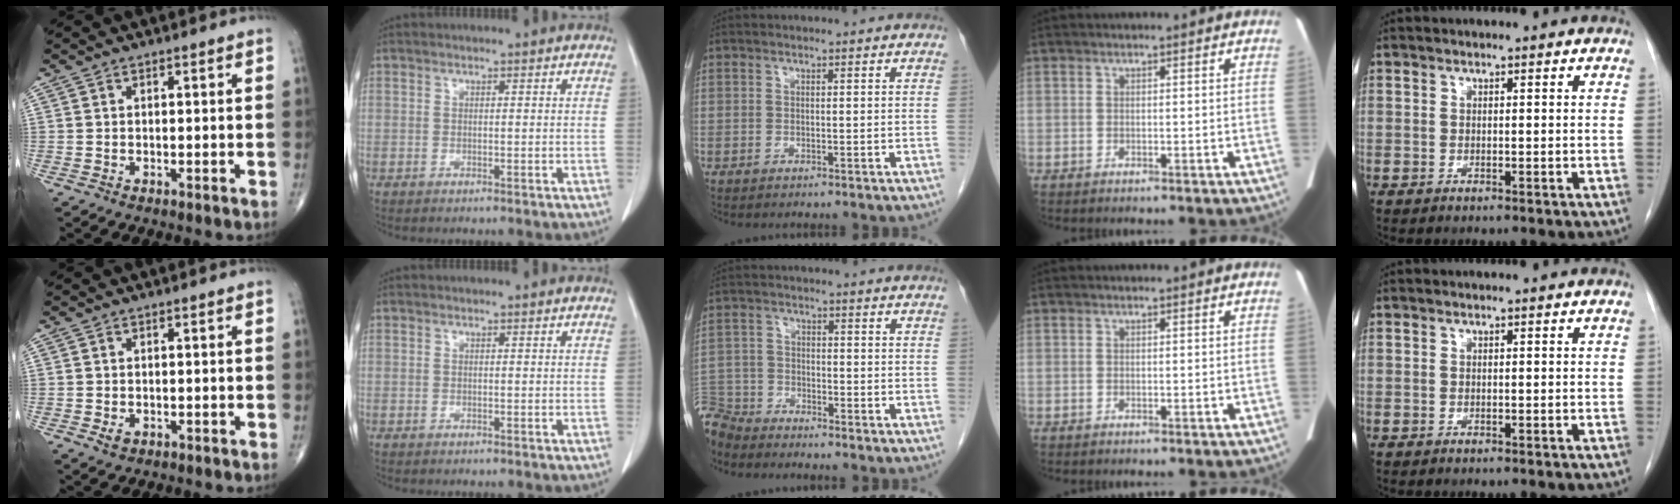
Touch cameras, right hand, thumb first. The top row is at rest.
{"thumb": {"total": 1.7, "force": [-0.5, 1.3, 1.0], "torque": [-0.014, -0.001, -0.005]}, "middle": {"total": 6.3, "force": [-6.2, 1.4, 0.0], "torque": [-0.004, -0.005, -0.124]}}